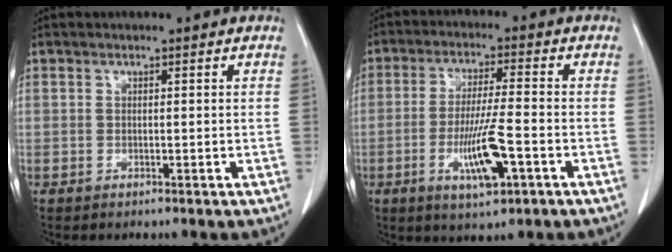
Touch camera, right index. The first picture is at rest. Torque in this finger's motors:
{"motor_torque": [0.51, 0.13, 0.18, 0.17]}